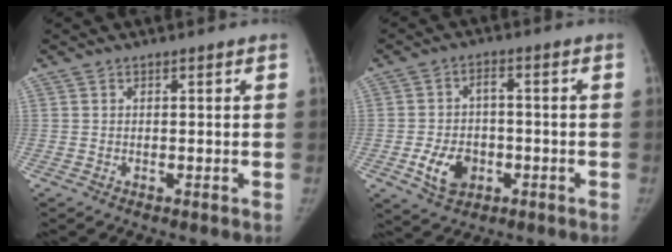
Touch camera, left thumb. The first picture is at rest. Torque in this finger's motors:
{"motor_torque": [-0.09, 0.01, -0.11, 0.15, 0.07]}